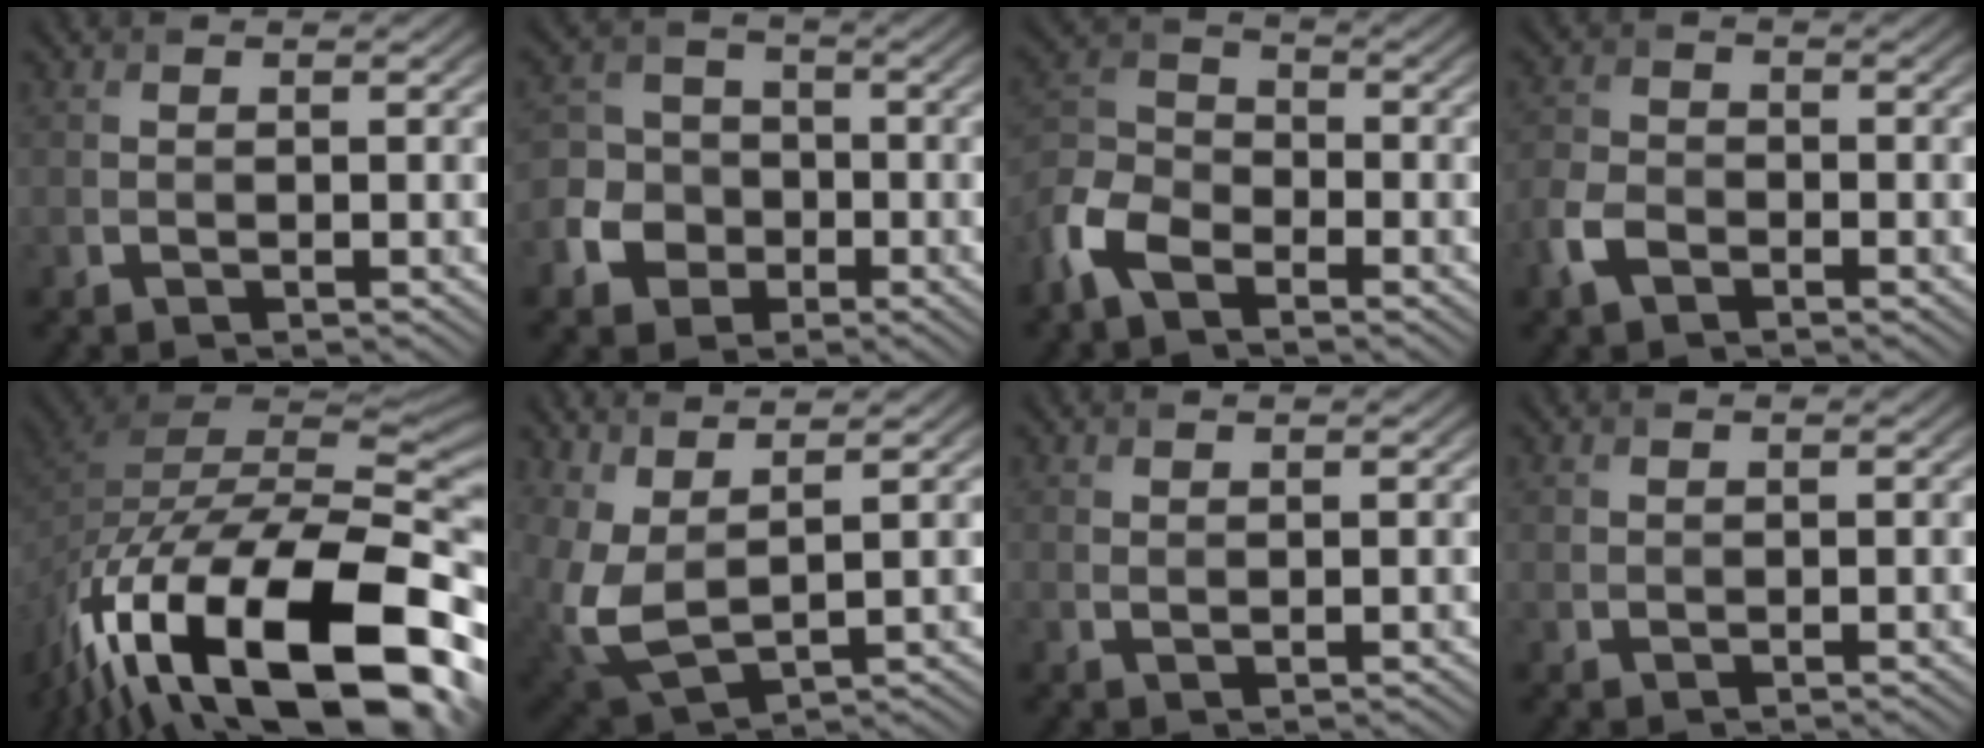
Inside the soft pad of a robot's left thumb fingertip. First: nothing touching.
{"total": 7.0, "force": [-3.0, 5.9, 2.2], "torque": [-0.057, -0.013, -0.081]}
{"total": 7.5, "force": [-4.8, 3.9, 4.1], "torque": [-0.107, -0.004, -0.118]}
{"total": 3.9, "force": [-2.3, 2.4, 2.1], "torque": [-0.052, -0.004, -0.059]}
{"total": 20.5, "force": [-11.8, 9.1, 14.1], "torque": [-0.272, -0.024, -0.180]}
{"total": 6.8, "force": [3.5, 2.9, 5.1], "torque": [-0.141, -0.007, 0.074]}
{"total": 0.6, "force": [0.5, 0.1, 0.3], "torque": [-0.006, -0.001, 0.011]}
{"total": 0.5, "force": [0.2, 0.4, 0.1], "torque": [-0.003, -0.006, 0.007]}